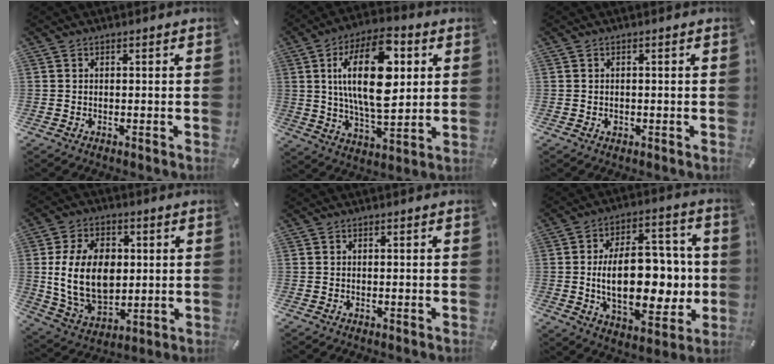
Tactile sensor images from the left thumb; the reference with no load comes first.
{"total": 20.4, "force": [5.3, 9.8, 17.1], "torque": [-0.318, -0.007, 0.079]}
{"total": 0.9, "force": [-0.2, 0.7, 0.4], "torque": [-0.008, 0.003, -0.005]}
{"total": 17.0, "force": [1.1, 12.2, 11.8], "torque": [-0.247, 0.002, 0.020]}
{"total": 0.0}
{"total": 20.5, "force": [-1.1, 12.4, 16.4], "torque": [-0.269, -0.010, -0.018]}